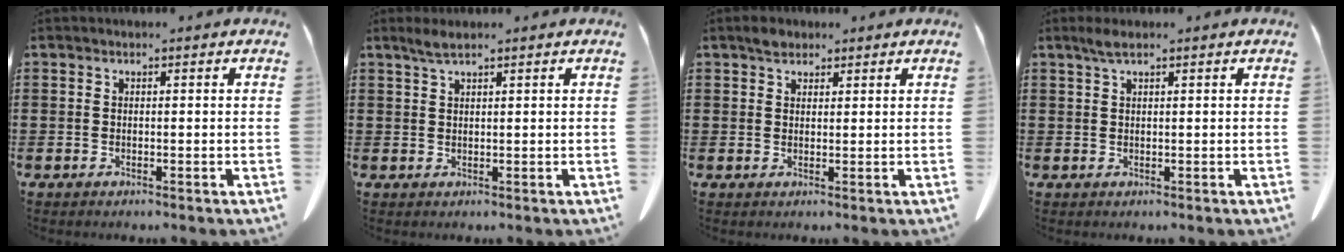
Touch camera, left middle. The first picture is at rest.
{"total": 2.0, "force": [1.5, 0.2, 1.4], "torque": [-0.029, 0.002, 0.027]}
{"total": 2.2, "force": [1.7, 1.2, 0.7], "torque": [-0.010, 0.002, 0.030]}
{"total": 1.8, "force": [1.0, 0.3, 1.4], "torque": [-0.030, 0.002, 0.019]}